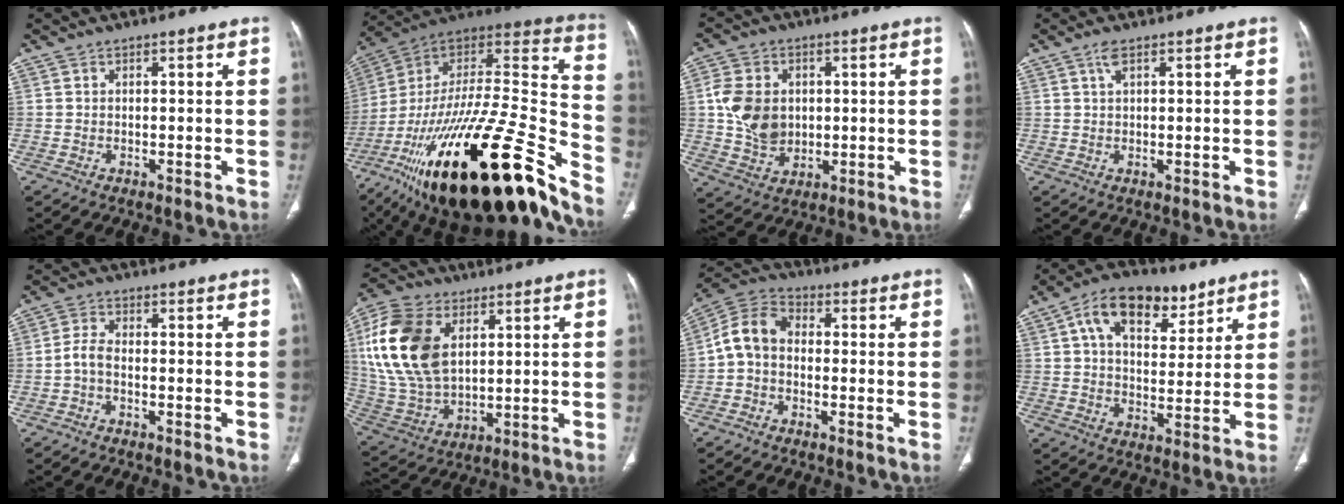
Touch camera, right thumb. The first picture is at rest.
{"total": 40.6, "force": [-25.3, 10.7, 30.0], "torque": [-0.453, 0.033, -0.412]}
{"total": 10.9, "force": [0.9, 8.6, 6.6], "torque": [-0.106, -0.001, 0.024]}
{"total": 2.2, "force": [1.1, 0.7, 1.7], "torque": [-0.039, 0.000, 0.024]}
{"total": 3.0, "force": [-1.1, 1.3, 2.5], "torque": [-0.056, 0.010, -0.029]}
{"total": 20.1, "force": [5.7, 12.7, 14.6], "torque": [-0.292, -0.012, 0.112]}
{"total": 7.8, "force": [-0.9, 5.6, 5.3], "torque": [-0.091, 0.027, -0.033]}
{"total": 14.9, "force": [7.7, 8.5, 9.6], "torque": [-0.119, -0.011, 0.126]}